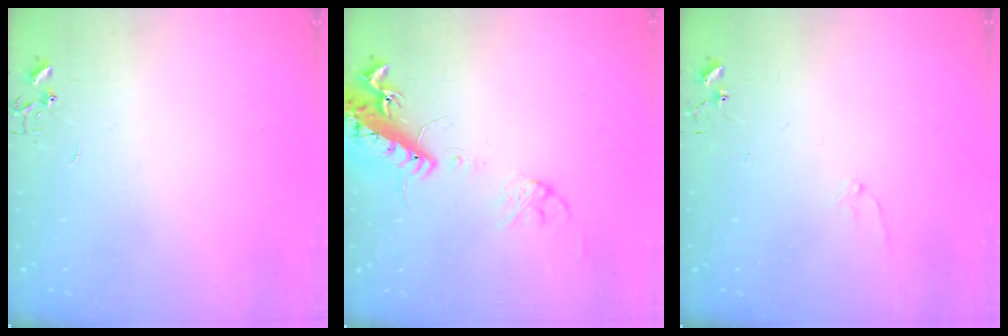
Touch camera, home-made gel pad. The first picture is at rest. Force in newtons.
{"total": 16.2, "press": 15.7, "slide": 3.7}
{"total": 6.6, "press": 6.6, "slide": 0.8}